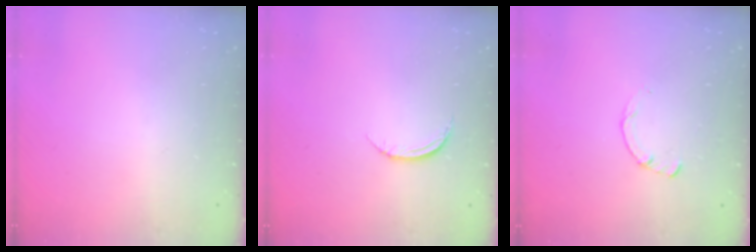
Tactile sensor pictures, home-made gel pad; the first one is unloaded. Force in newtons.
{"total": 5.0, "press": 4.9, "slide": 0.6}
{"total": 2.2, "press": 2.2, "slide": 0.3}